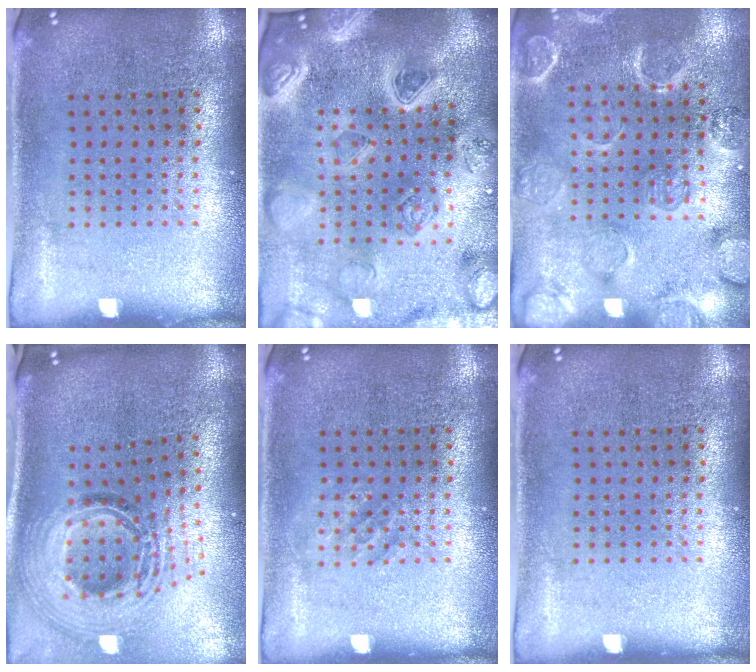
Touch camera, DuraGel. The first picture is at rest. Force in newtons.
{"total": 4.4, "press": 3.9, "slide": 2.0}
{"total": 2.3, "press": 2.2, "slide": 0.6}
{"total": 2.4, "press": 1.8, "slide": 1.6}
{"total": 1.0, "press": 1.0, "slide": 0.2}
{"total": 0.0}